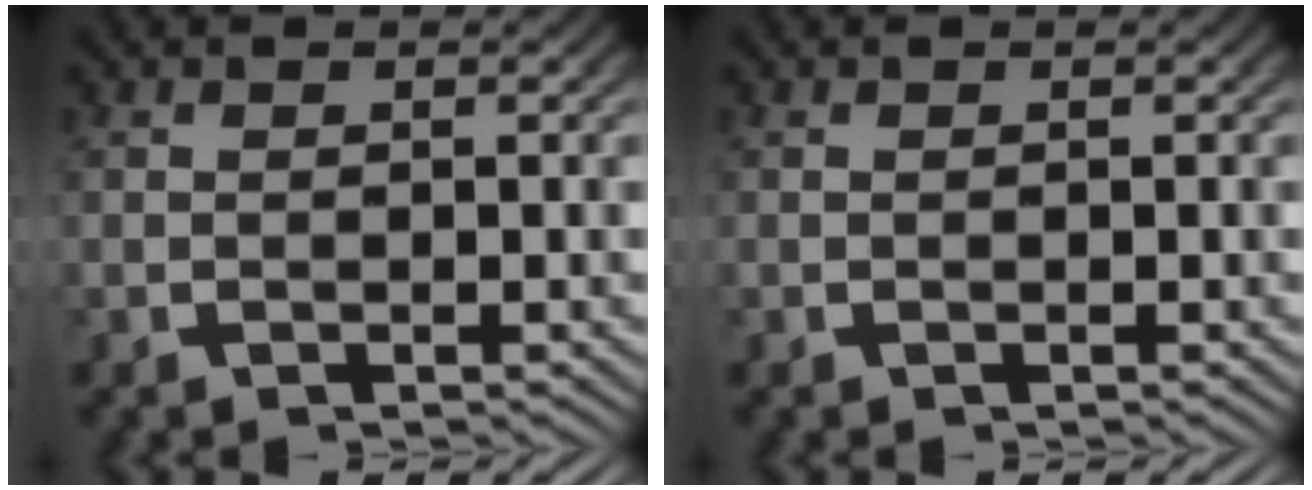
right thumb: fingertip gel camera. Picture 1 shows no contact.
{"total": 0.0}